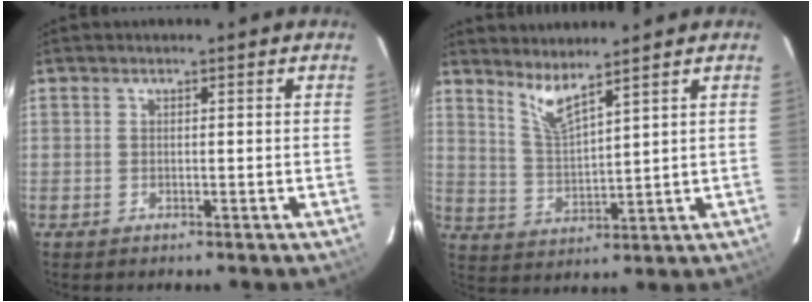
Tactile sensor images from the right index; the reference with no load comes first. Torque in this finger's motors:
{"motor_torque": [-0.18, 0.28, 0.04, 0.03]}